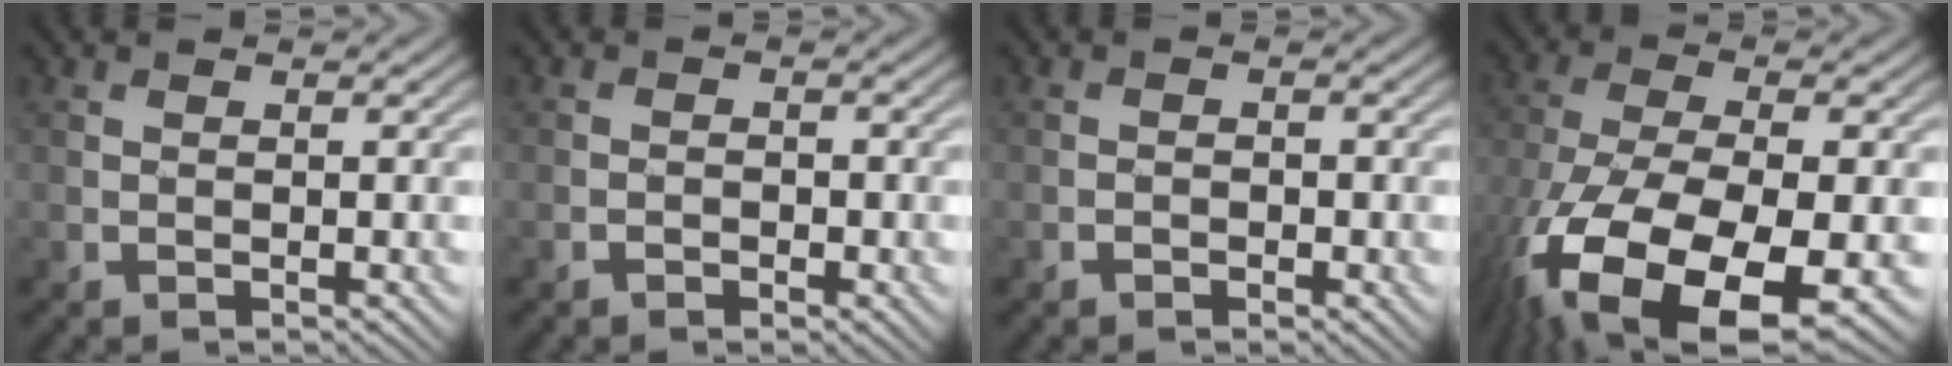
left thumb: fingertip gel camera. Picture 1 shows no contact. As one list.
[{"total": 1.3, "force": [-0.8, 0.8, 0.8], "torque": [-0.010, -0.001, -0.014]}, {"total": 1.0, "force": [-0.6, 0.6, 0.5], "torque": [-0.006, -0.001, -0.011]}, {"total": 18.0, "force": [-8.6, 8.2, 13.6], "torque": [-0.317, -0.055, -0.135]}]